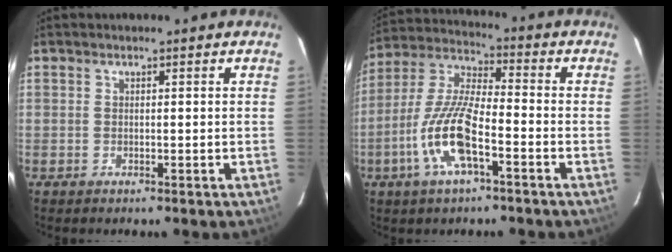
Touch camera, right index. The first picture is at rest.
{"total": 13.1, "force": [-5.4, 3.5, 11.4], "torque": [-0.244, -0.004, -0.109]}